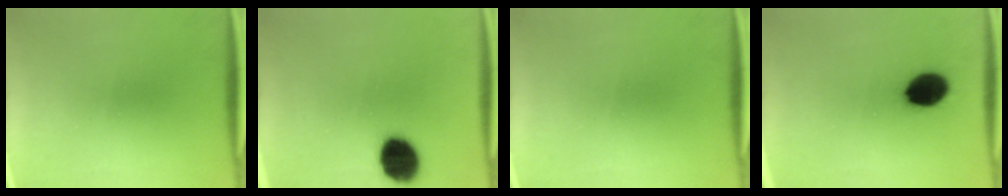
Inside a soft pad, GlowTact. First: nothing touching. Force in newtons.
{"total": 12.0}
{"total": 0.0}
{"total": 10.8}